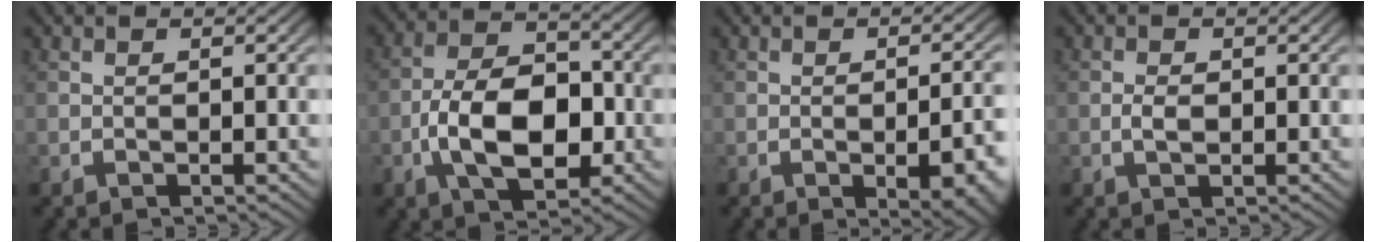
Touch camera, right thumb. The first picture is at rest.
{"total": 10.1, "force": [-1.6, 6.4, 7.6], "torque": [-0.157, -0.036, -0.013]}
{"total": 5.0, "force": [-1.5, 2.1, 4.2], "torque": [-0.063, -0.010, -0.014]}
{"total": 1.4, "force": [-0.1, 0.9, 1.0], "torque": [-0.029, -0.008, 0.001]}